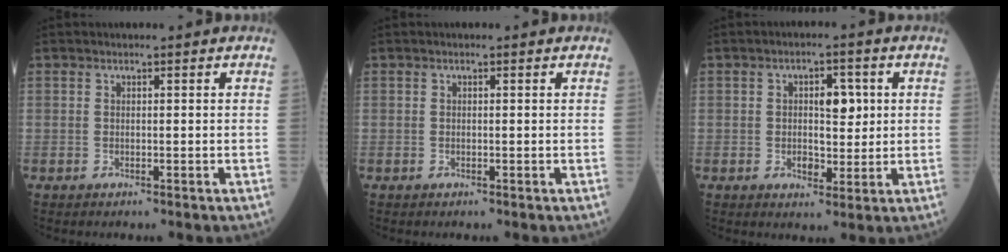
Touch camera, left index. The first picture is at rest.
{"total": 0.0}
{"total": 5.4, "force": [1.0, 3.0, 4.4], "torque": [-0.063, 0.009, 0.021]}